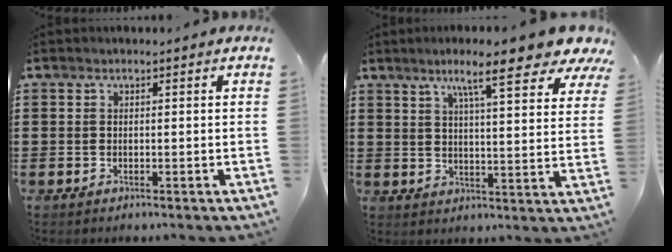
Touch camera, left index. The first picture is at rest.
{"total": 10.5, "force": [7.7, 1.2, 7.1], "torque": [-0.126, -0.029, 0.126]}